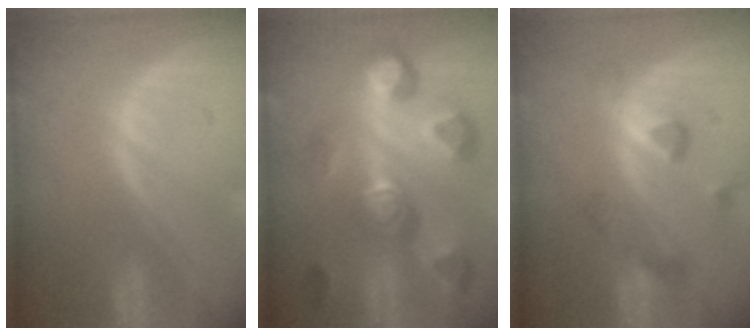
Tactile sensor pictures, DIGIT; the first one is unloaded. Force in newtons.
{"total": 11.1, "press": 10.0, "slide": 4.8}
{"total": 4.8, "press": 4.8, "slide": 0.7}